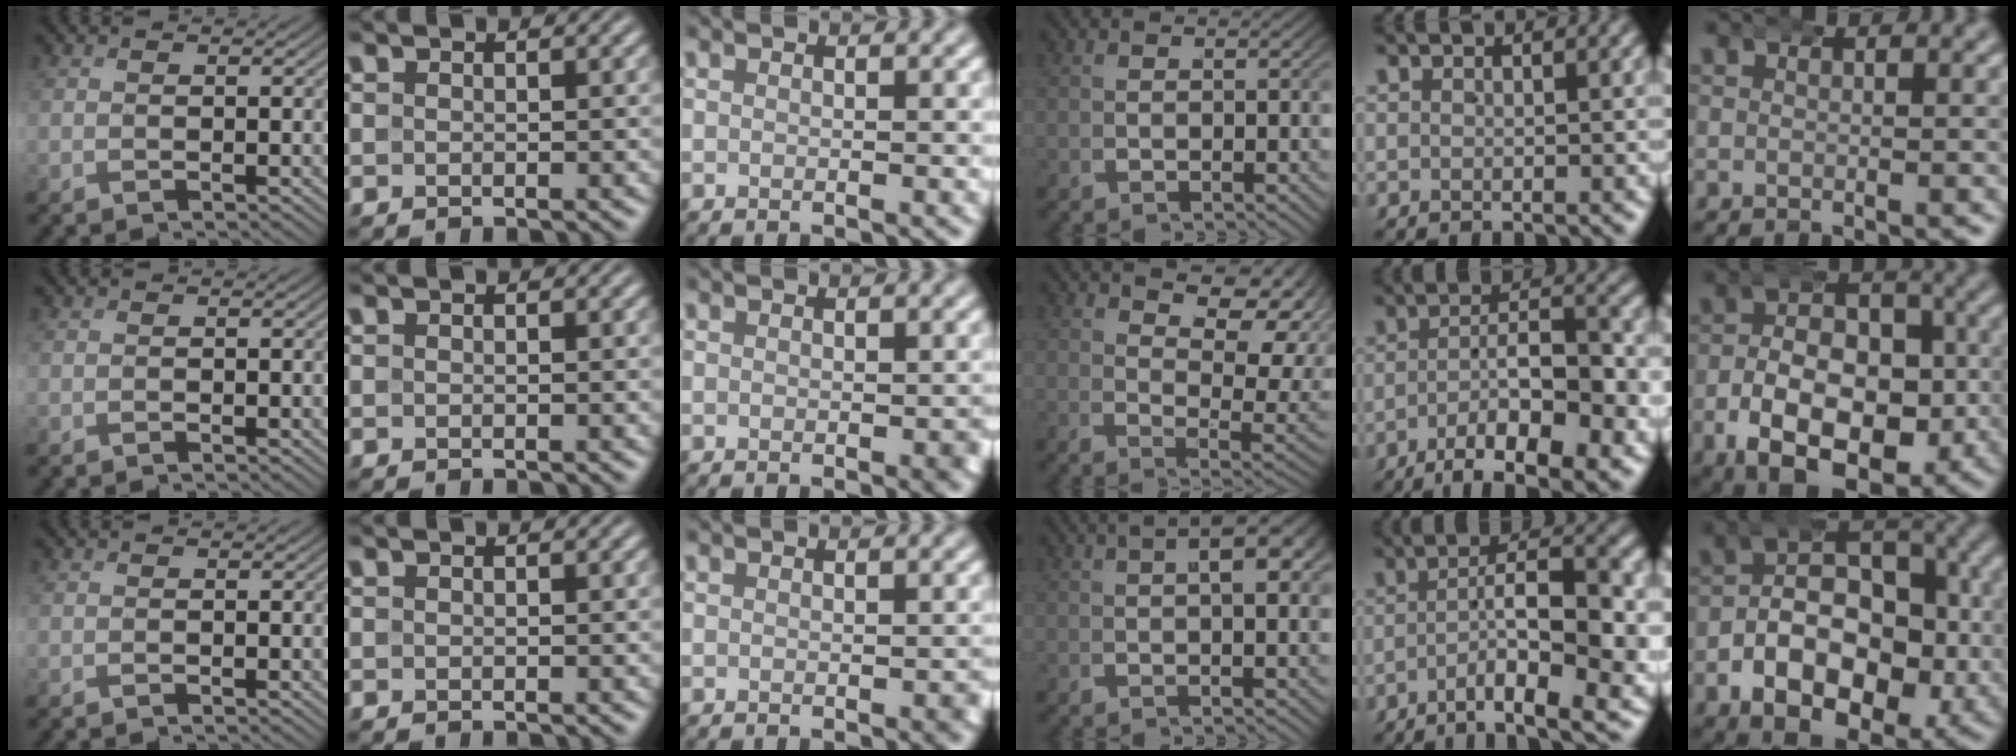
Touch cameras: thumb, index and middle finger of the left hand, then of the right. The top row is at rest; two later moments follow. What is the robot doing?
{"motion": "wrap", "object": "arm wrap"}